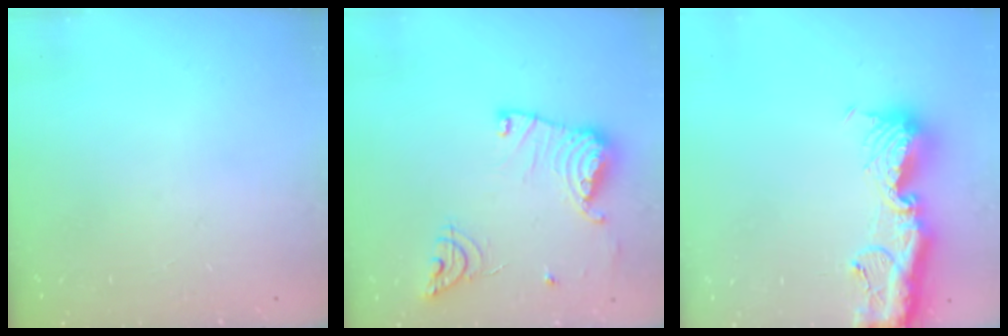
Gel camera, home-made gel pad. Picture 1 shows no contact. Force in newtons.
{"total": 15.6, "press": 15.5, "slide": 1.5}
{"total": 15.0, "press": 14.9, "slide": 1.8}